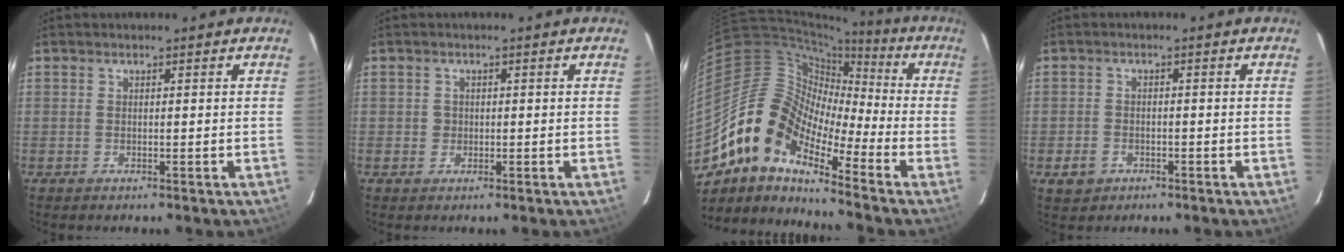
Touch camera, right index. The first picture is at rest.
{"total": 1.5, "force": [-0.2, 1.5, 0.2], "torque": [-0.001, 0.003, -0.002]}
{"total": 14.9, "force": [-9.9, 6.6, 9.0], "torque": [-0.148, 0.008, -0.207]}
{"total": 3.5, "force": [-1.7, 2.8, 1.3], "torque": [-0.035, 0.003, -0.023]}